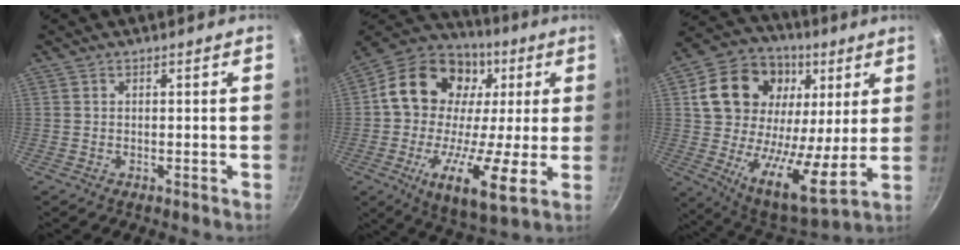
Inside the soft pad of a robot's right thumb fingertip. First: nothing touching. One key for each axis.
{"total": 25.2, "fx": 1.0, "fy": 16.1, "fz": 19.3, "tx": -0.302, "ty": 0.017, "tz": 0.001}
{"total": 24.2, "fx": 7.4, "fy": 16.5, "fz": 16.0, "tx": -0.248, "ty": -0.031, "tz": 0.113}